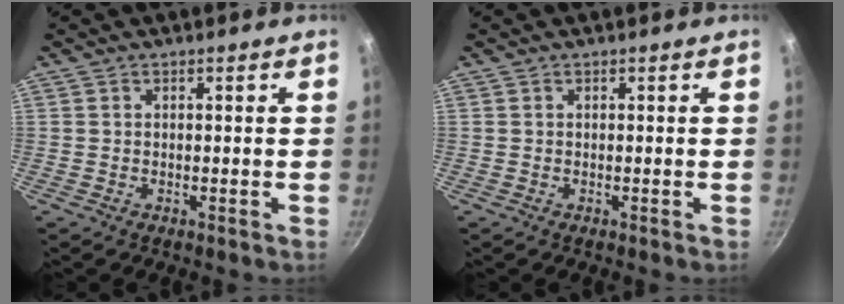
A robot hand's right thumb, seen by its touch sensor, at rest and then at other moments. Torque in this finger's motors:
{"motor_torque": [0.00, 0.00, 0.10, 0.09, 0.03]}